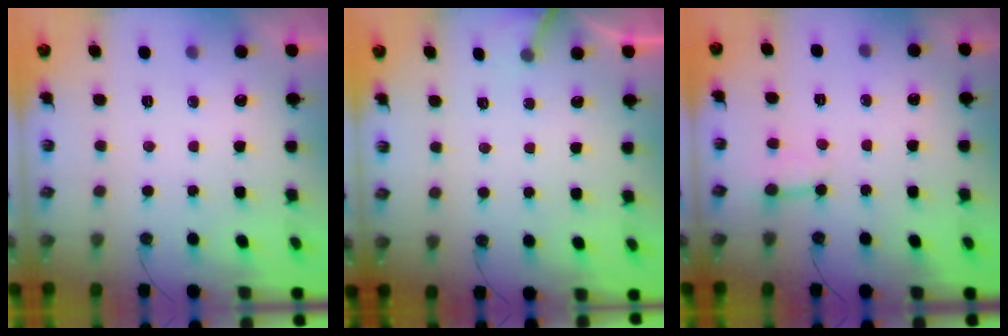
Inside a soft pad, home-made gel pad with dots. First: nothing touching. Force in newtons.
{"total": 4.4, "press": 4.3, "slide": 0.3}
{"total": 3.0, "press": 2.9, "slide": 0.3}